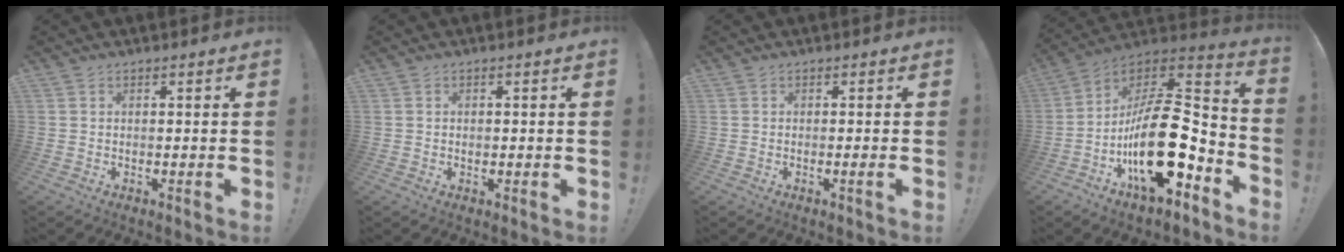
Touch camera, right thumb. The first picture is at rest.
{"total": 0.7, "force": [-0.2, 0.7, 0.2], "torque": [0.004, 0.000, -0.005]}
{"total": 1.5, "force": [-0.3, -0.3, 1.4], "torque": [-0.023, -0.001, -0.005]}
{"total": 26.4, "force": [-6.4, 13.3, 21.8], "torque": [-0.372, 0.040, -0.093]}